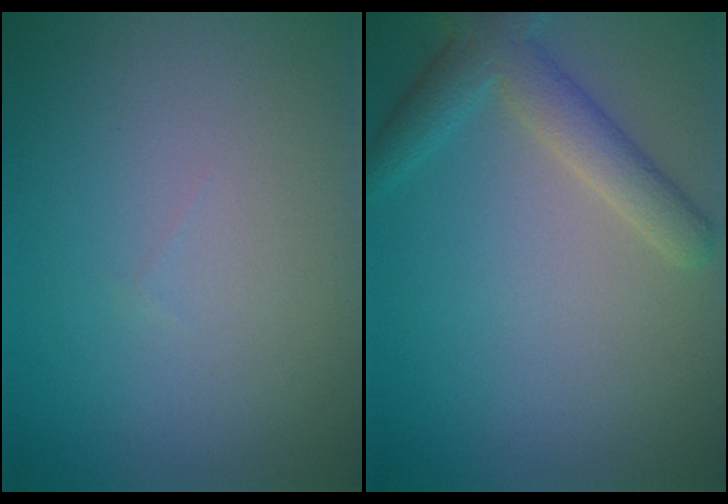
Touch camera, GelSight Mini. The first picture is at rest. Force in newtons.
{"total": 3.7, "press": 3.7, "slide": 0.1}